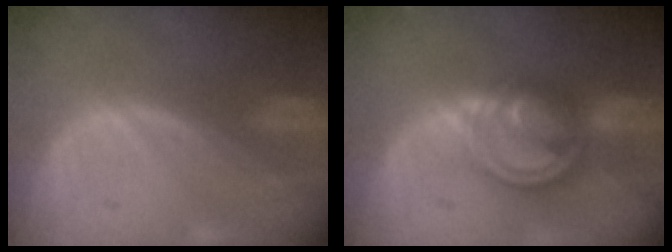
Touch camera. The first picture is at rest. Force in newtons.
{"total": 8.2, "press": 6.9, "slide": 4.4}